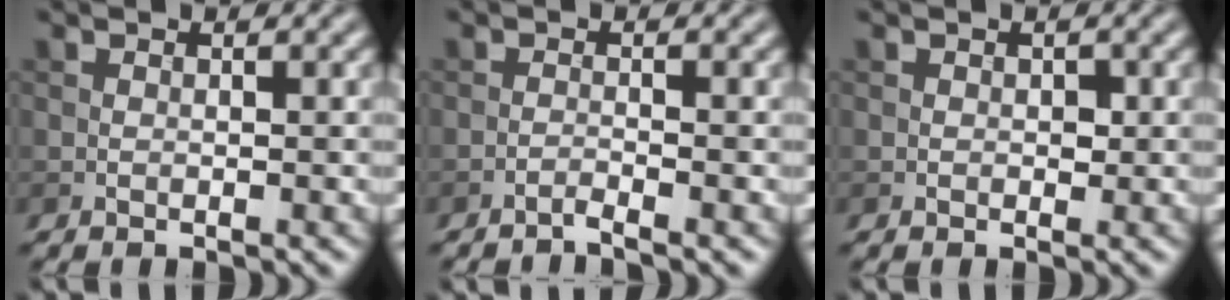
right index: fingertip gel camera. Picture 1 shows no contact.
{"total": 1.1, "force": [-0.9, 0.0, 0.6], "torque": [-0.004, 0.004, -0.027]}
{"total": 0.7, "force": [0.1, 0.6, 0.4], "torque": [-0.004, -0.001, 0.000]}